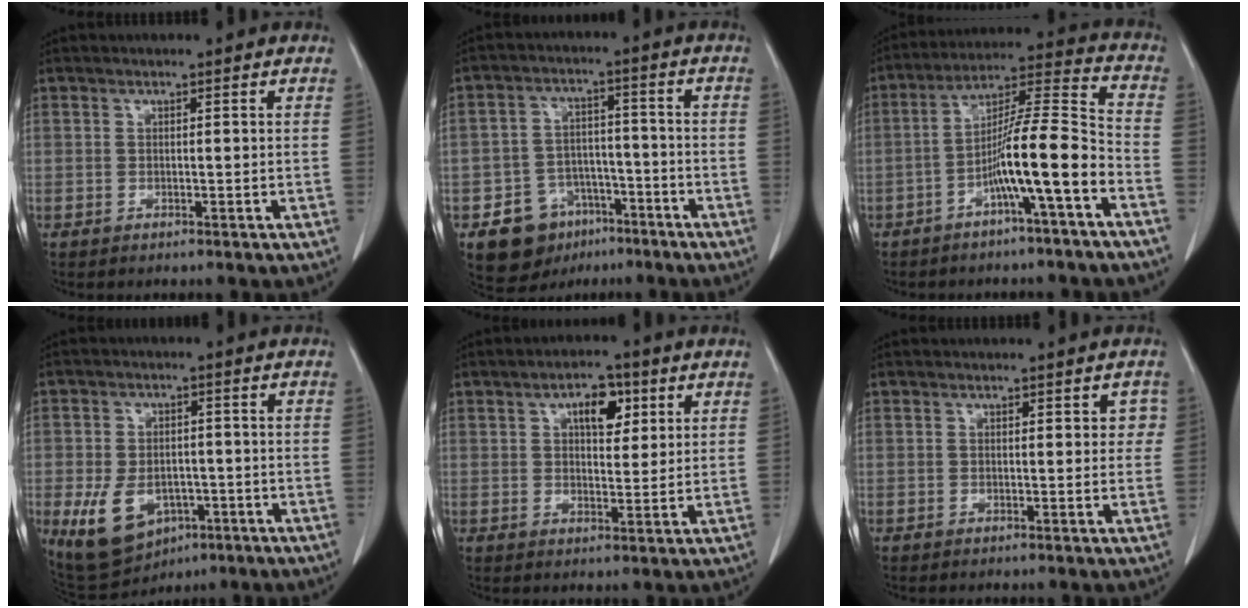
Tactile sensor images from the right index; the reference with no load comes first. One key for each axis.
{"total": 9.2, "fx": -5.2, "fy": 7.0, "fz": 2.8, "tx": -0.045, "ty": 0.021, "tz": -0.076}
{"total": 11.8, "fx": -5.0, "fy": -0.3, "fz": 10.7, "tx": -0.184, "ty": 0.018, "tz": -0.087}
{"total": 10.4, "fx": -4.2, "fy": 7.1, "fz": 6.4, "tx": -0.123, "ty": 0.000, "tz": -0.053}
{"total": 5.9, "fx": 2.5, "fy": 2.8, "fz": 4.5, "tx": -0.071, "ty": 0.009, "tz": 0.039}
{"total": 2.2, "fx": 0.6, "fy": 1.3, "fz": 1.7, "tx": -0.009, "ty": 0.010, "tz": 0.003}